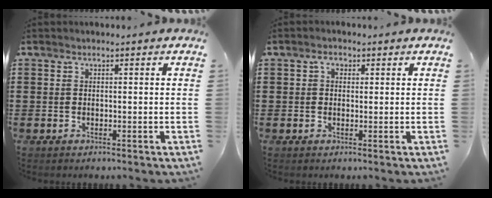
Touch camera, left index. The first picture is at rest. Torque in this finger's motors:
{"motor_torque": [0.51, 0.68, 0.02, 0.01]}